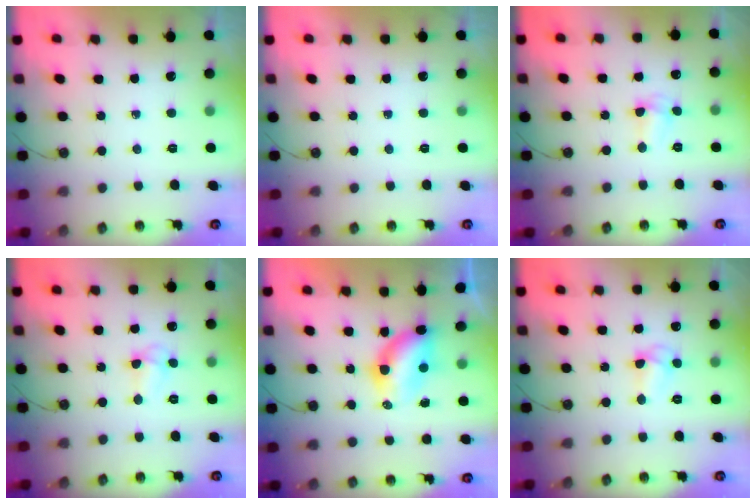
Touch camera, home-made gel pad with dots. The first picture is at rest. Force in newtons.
{"total": 0.0}
{"total": 3.6, "press": 3.5, "slide": 0.8}
{"total": 3.5, "press": 3.5, "slide": 0.3}
{"total": 5.8, "press": 5.8, "slide": 0.5}
{"total": 5.7, "press": 5.7, "slide": 0.6}